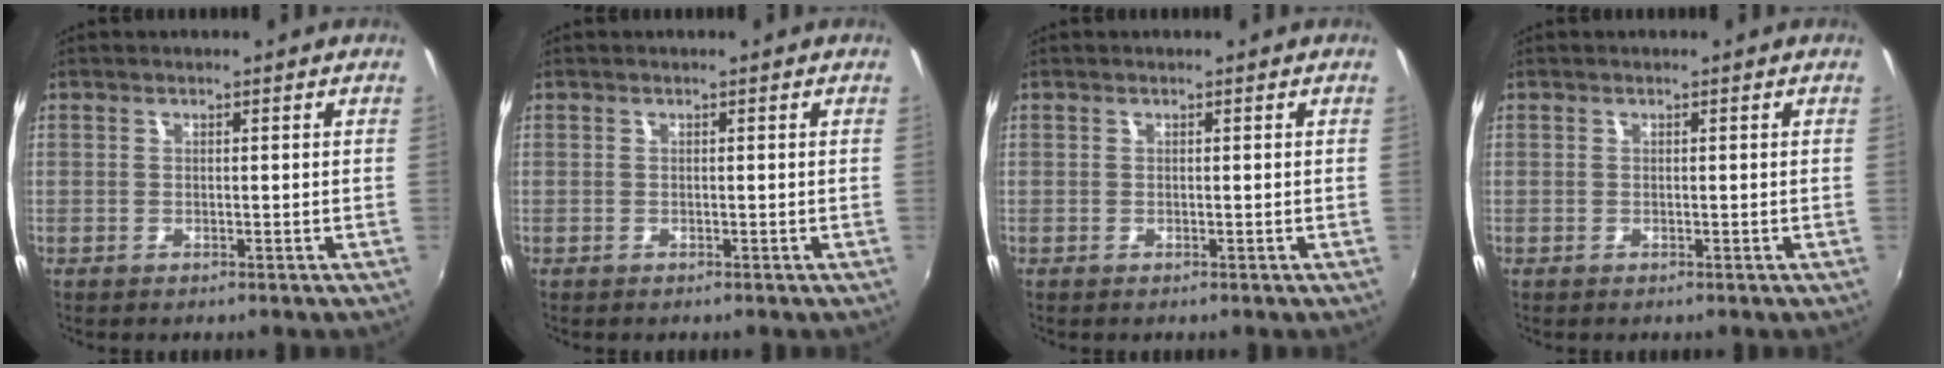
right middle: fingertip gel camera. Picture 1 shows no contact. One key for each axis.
{"total": 0.0}
{"total": 0.0}
{"total": 0.0}